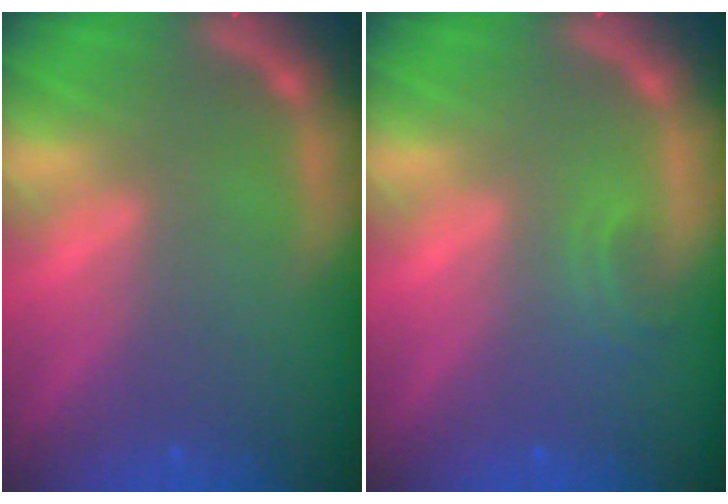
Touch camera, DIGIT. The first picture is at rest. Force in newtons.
{"total": 1.4}